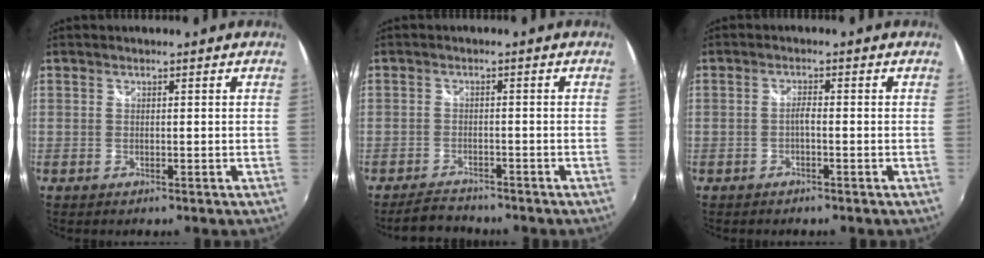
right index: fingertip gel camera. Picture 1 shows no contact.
{"total": 4.3, "force": [-3.9, 1.8, 0.5], "torque": [-0.029, 0.007, -0.066]}
{"total": 1.5, "force": [-0.7, 0.3, 1.3], "torque": [-0.025, 0.003, -0.014]}